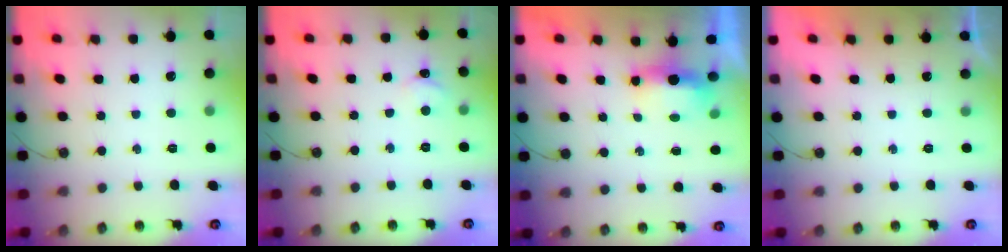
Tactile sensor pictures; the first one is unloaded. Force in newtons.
{"total": 2.3, "press": 2.3, "slide": 0.4}
{"total": 5.0, "press": 4.8, "slide": 1.4}
{"total": 0.0}